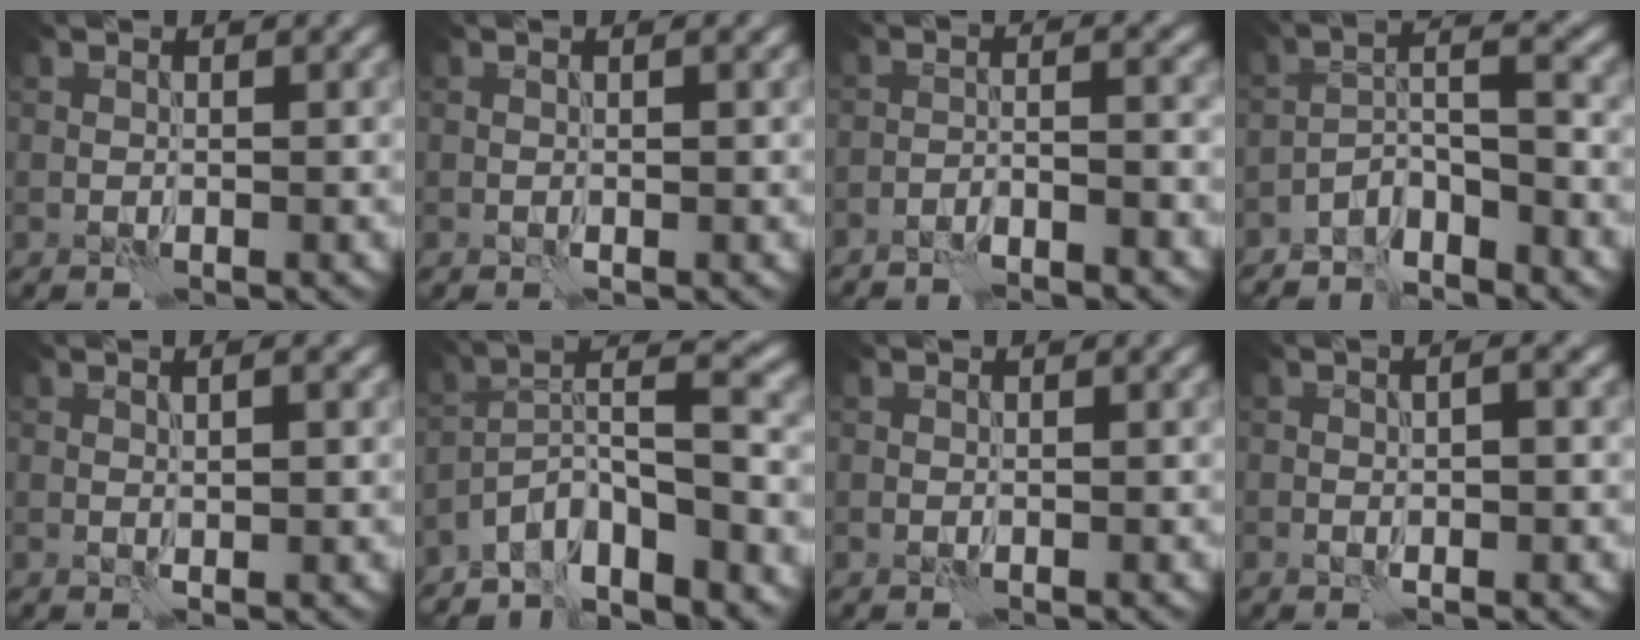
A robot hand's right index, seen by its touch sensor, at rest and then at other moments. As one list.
[{"total": 0.6, "force": [0.0, 0.1, 0.5], "torque": [-0.010, 0.000, 0.000]}, {"total": 3.3, "force": [-2.7, 0.3, 1.7], "torque": [-0.032, 0.011, -0.053]}, {"total": 4.0, "force": [-3.3, 1.1, 2.0], "torque": [-0.029, 0.013, -0.069]}, {"total": 1.5, "force": [0.4, 0.2, 1.5], "torque": [-0.023, 0.003, 0.006]}, {"total": 7.6, "force": [-5.6, 1.8, 4.7], "torque": [-0.064, 0.008, -0.106]}, {"total": 0.0}, {"total": 2.3, "force": [0.0, 0.4, 2.2], "torque": [-0.026, -0.007, -0.002]}]